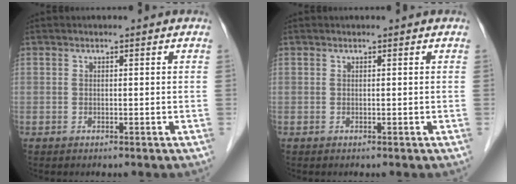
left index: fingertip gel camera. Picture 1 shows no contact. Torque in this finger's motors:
{"motor_torque": [-0.01, -0.01, 0.05, 0.00]}